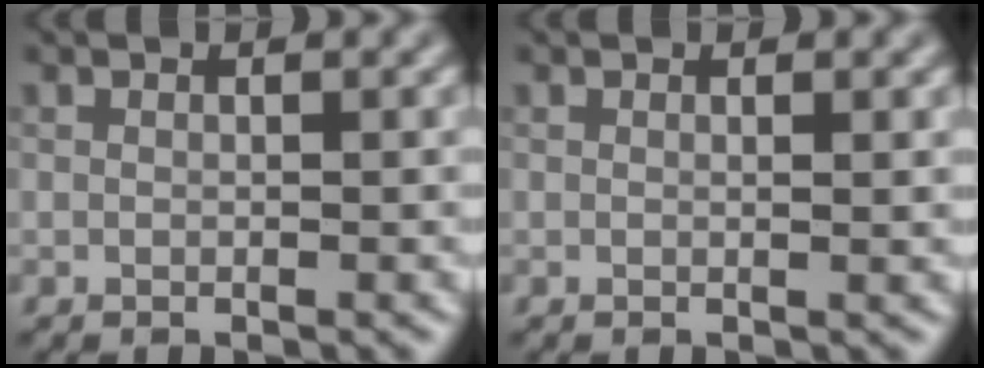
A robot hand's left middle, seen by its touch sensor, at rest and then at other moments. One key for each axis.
{"total": 0.7, "fx": 0.3, "fy": 0.2, "fz": 0.6, "tx": -0.003, "ty": 0.000, "tz": 0.002}